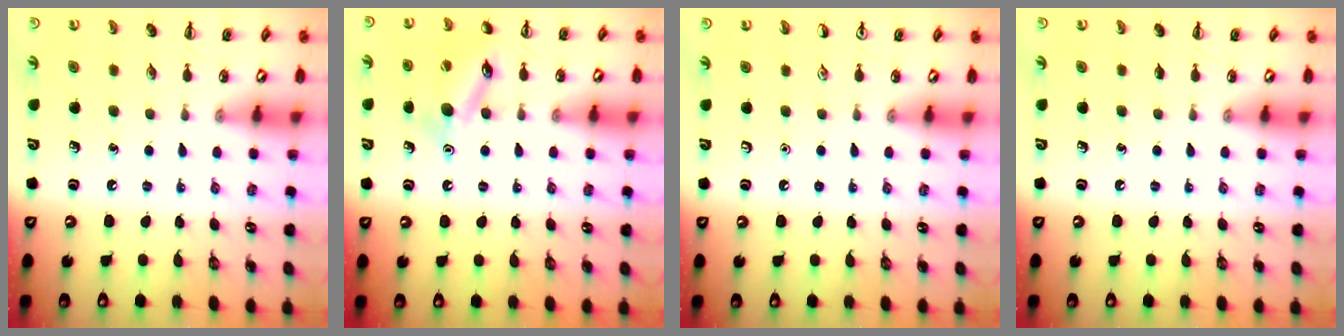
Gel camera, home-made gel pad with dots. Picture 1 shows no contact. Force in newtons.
{"total": 12.6, "press": 12.5, "slide": 1.8}
{"total": 0.0}
{"total": 0.0}